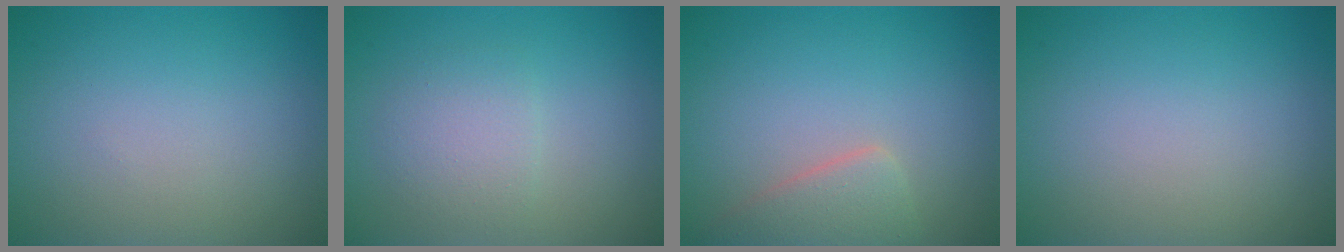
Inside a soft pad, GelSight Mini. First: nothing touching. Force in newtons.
{"total": 2.3, "press": 2.3, "slide": 0.0}
{"total": 2.8, "press": 2.8, "slide": 0.3}
{"total": 0.0}